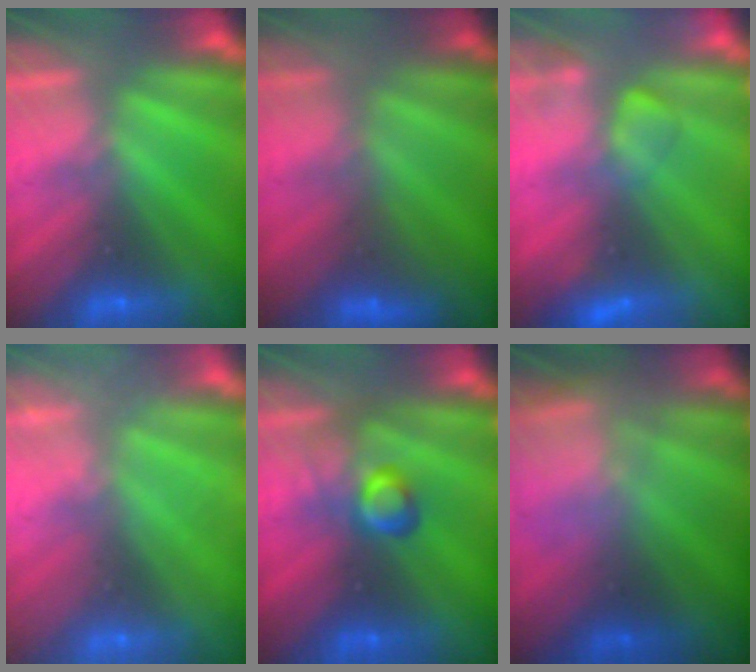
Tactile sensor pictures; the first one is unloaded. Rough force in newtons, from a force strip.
{"total": 2.9}
{"total": 2.5}
{"total": 2.5}
{"total": 2.8}
{"total": 7.1}